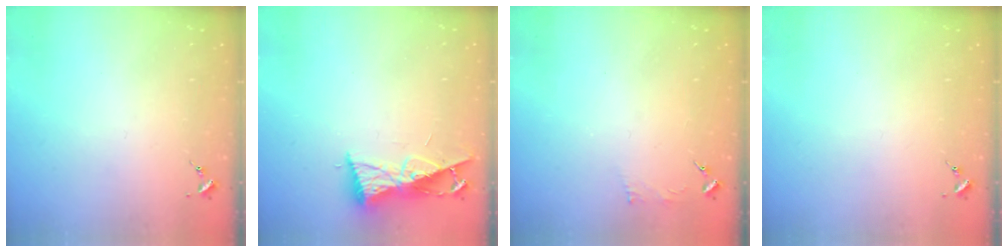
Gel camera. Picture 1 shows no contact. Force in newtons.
{"total": 8.3, "press": 8.3, "slide": 0.8}
{"total": 2.4, "press": 2.4, "slide": 0.3}
{"total": 0.0}